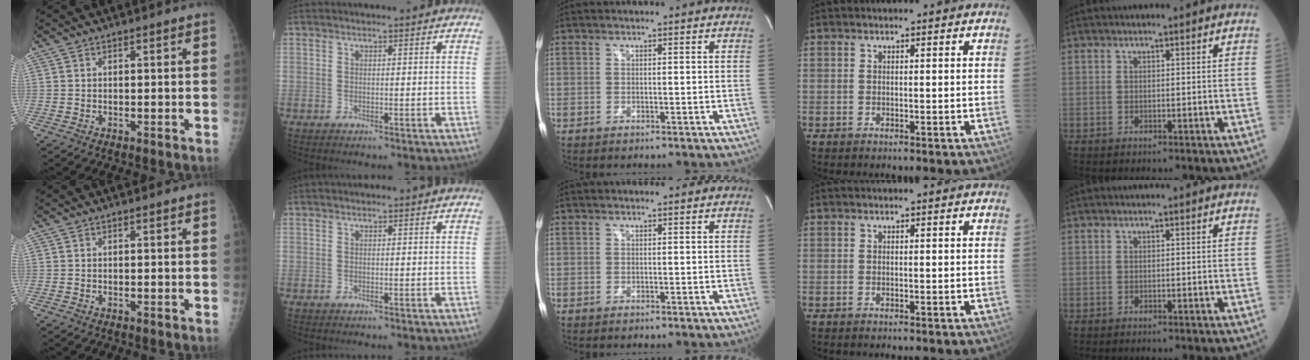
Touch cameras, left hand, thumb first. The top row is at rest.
{}